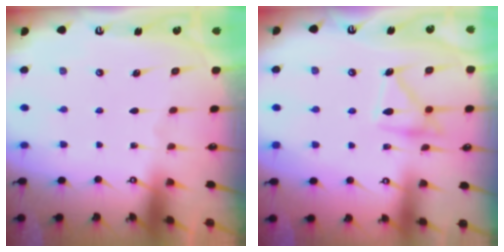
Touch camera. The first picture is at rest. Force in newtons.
{"total": 14.8, "press": 14.8, "slide": 0.9}